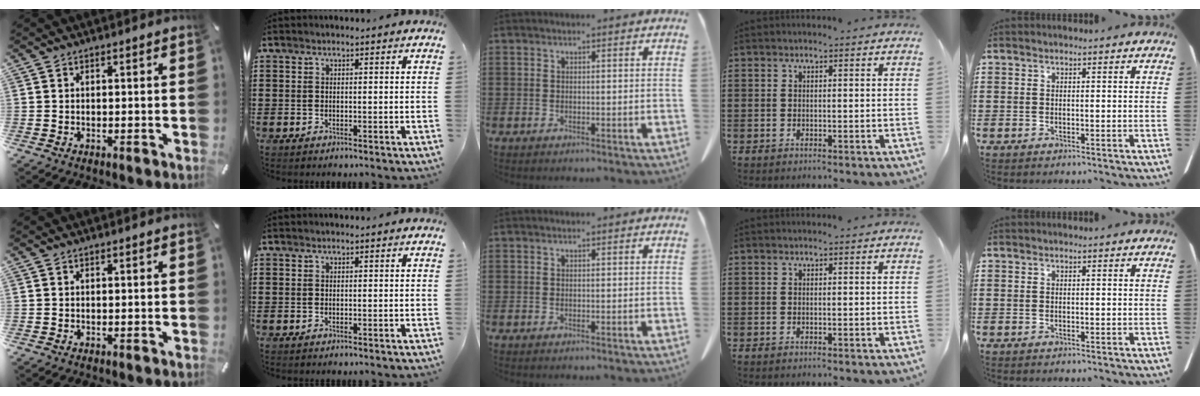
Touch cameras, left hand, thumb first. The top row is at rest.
{}